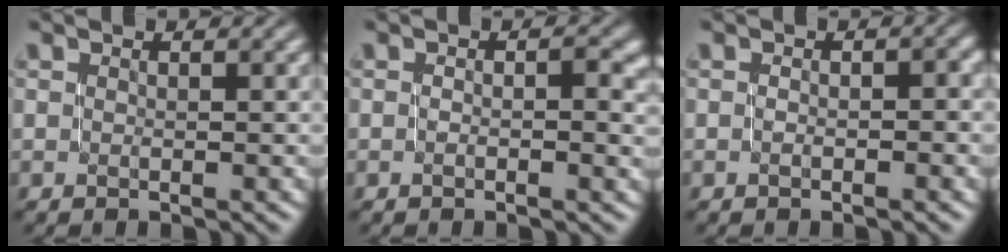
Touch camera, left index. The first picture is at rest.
{"total": 2.1, "force": [-0.2, 0.8, 2.0], "torque": [-0.031, -0.001, -0.005]}
{"total": 1.1, "force": [-0.4, 0.3, 1.0], "torque": [-0.017, 0.001, -0.005]}